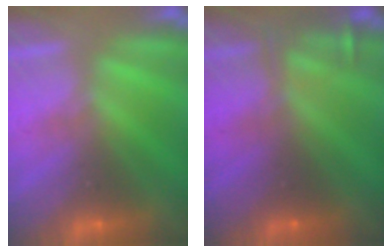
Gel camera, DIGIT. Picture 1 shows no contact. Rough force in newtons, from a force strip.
{"total": 3.2}